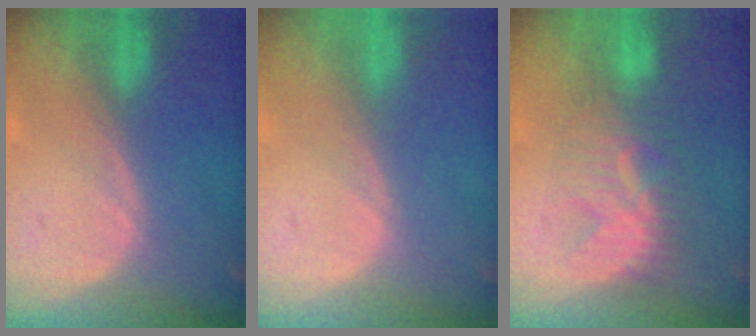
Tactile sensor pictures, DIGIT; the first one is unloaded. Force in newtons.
{"total": 0.0}
{"total": 7.7, "press": 7.3, "slide": 2.3}